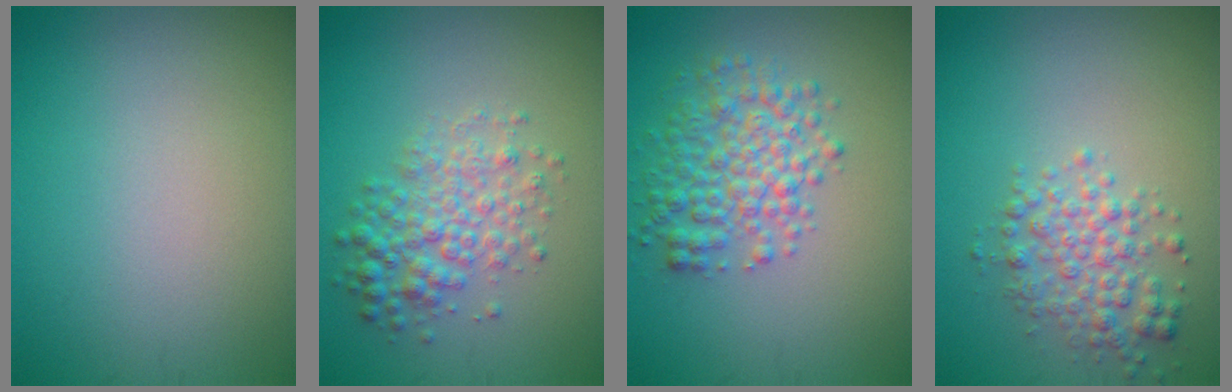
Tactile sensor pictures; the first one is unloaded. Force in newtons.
{"total": 3.9, "press": 3.9, "slide": 0.1}
{"total": 4.6, "press": 4.6, "slide": 0.0}
{"total": 3.1, "press": 3.1, "slide": 0.0}